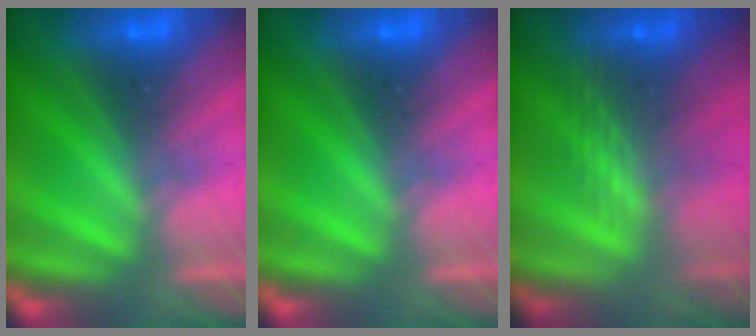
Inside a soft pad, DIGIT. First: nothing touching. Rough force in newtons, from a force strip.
{"total": 0.0}
{"total": 2.4}